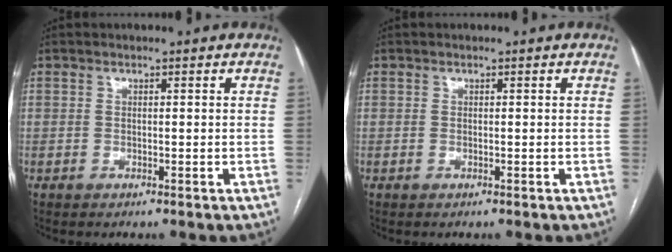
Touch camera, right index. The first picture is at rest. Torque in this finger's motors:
{"motor_torque": [0.33, 0.06, 0.12, 0.00]}